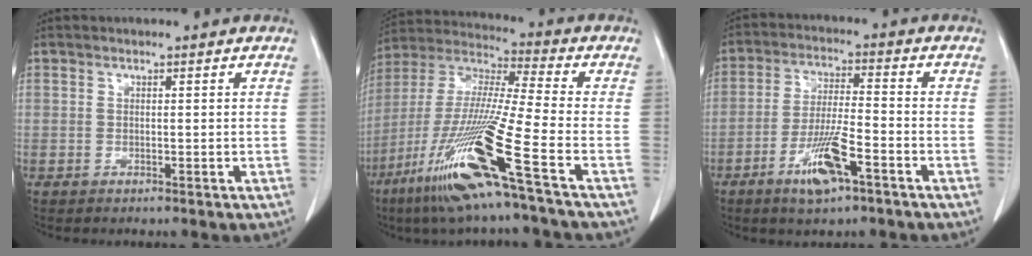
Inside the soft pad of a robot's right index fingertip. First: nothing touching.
{"total": 19.3, "force": [-9.4, -1.1, 16.8], "torque": [-0.369, -0.050, -0.187]}
{"total": 8.9, "force": [-4.7, 1.5, 7.4], "torque": [-0.146, -0.007, -0.084]}